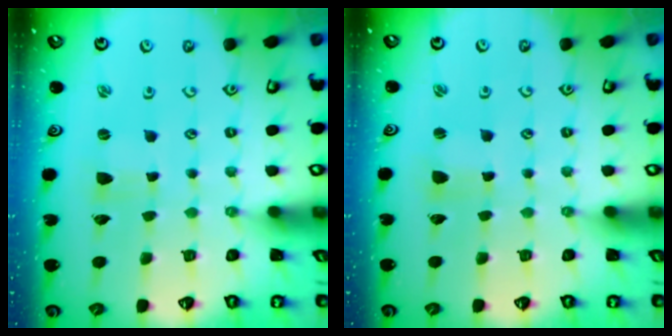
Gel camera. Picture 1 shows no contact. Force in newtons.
{"total": 0.8, "press": 0.8, "slide": 0.3}